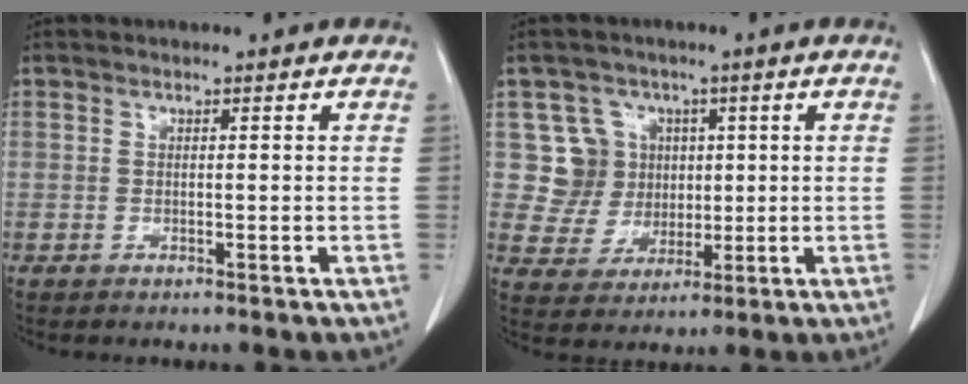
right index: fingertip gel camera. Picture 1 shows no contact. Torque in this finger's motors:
{"motor_torque": [-0.02, 0.02, 0.03, -0.02]}